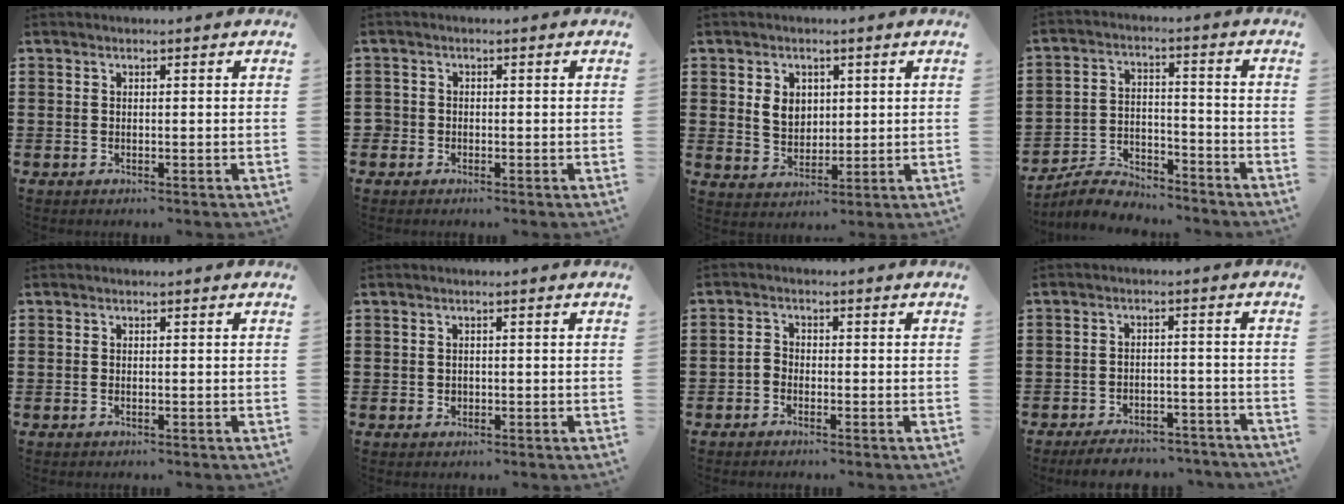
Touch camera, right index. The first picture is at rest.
{"total": 1.2, "force": [-0.6, 1.1, 0.2], "torque": [-0.005, 0.001, -0.014]}
{"total": 4.5, "force": [1.2, 3.6, 2.3], "torque": [-0.058, 0.011, 0.021]}
{"total": 5.5, "force": [-5.4, 1.1, 0.9], "torque": [-0.023, 0.011, -0.107]}
{"total": 0.0}
{"total": 0.8, "force": [0.1, 0.7, 0.3], "torque": [-0.008, 0.004, 0.001]}
{"total": 1.5, "force": [-1.0, 0.9, 0.6], "torque": [-0.022, 0.001, -0.024]}
{"total": 4.5, "force": [-4.2, 0.7, 1.3], "torque": [-0.020, 0.007, -0.081]}